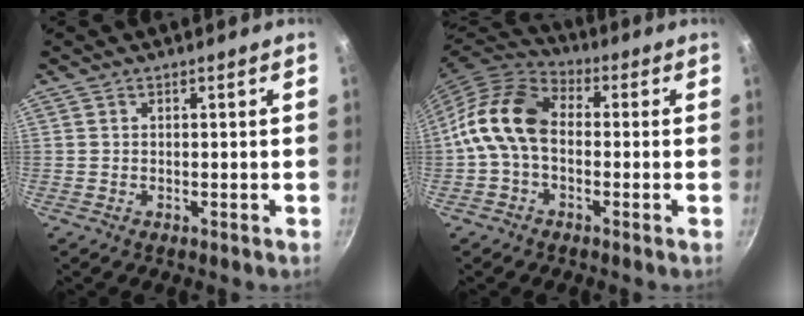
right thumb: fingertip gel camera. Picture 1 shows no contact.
{"total": 12.0, "force": [-0.8, 8.2, 8.8], "torque": [-0.148, 0.035, -0.038]}